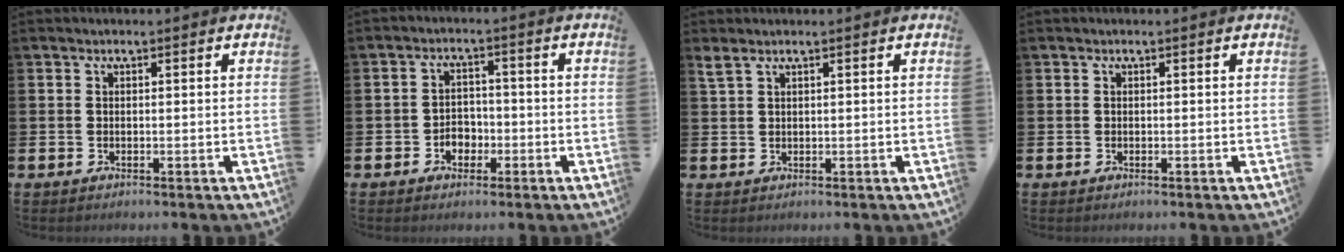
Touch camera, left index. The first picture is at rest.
{"total": 3.0, "force": [-1.4, 2.3, 1.2], "torque": [-0.020, 0.002, -0.034]}
{"total": 1.3, "force": [0.9, 0.3, 0.8], "torque": [-0.022, 0.005, 0.017]}
{"total": 0.0}